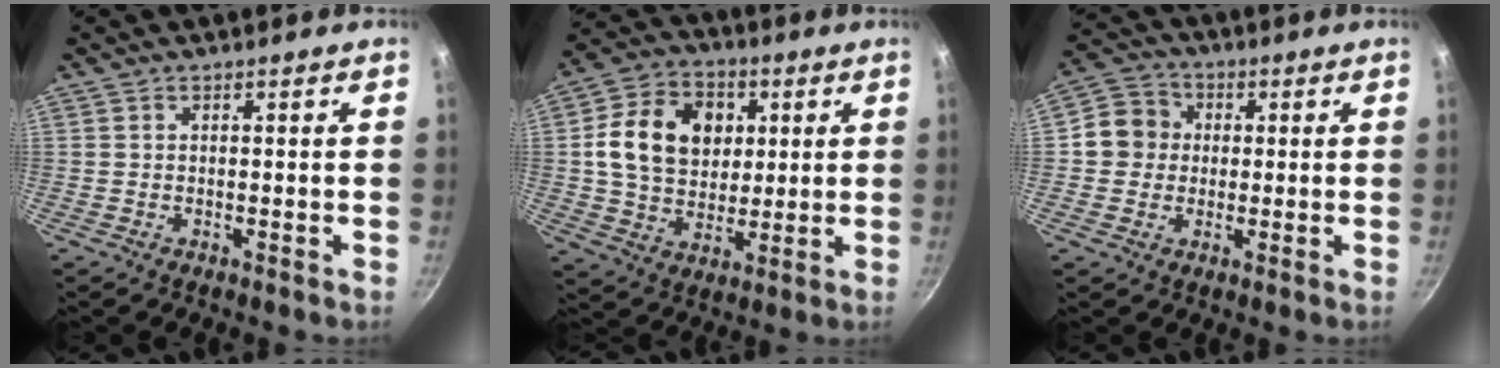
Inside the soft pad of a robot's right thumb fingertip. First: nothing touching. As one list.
[{"total": 15.7, "force": [3.1, 12.2, 9.5], "torque": [-0.139, 0.005, 0.048]}, {"total": 7.4, "force": [0.4, 6.9, 2.7], "torque": [-0.011, 0.013, -0.012]}]